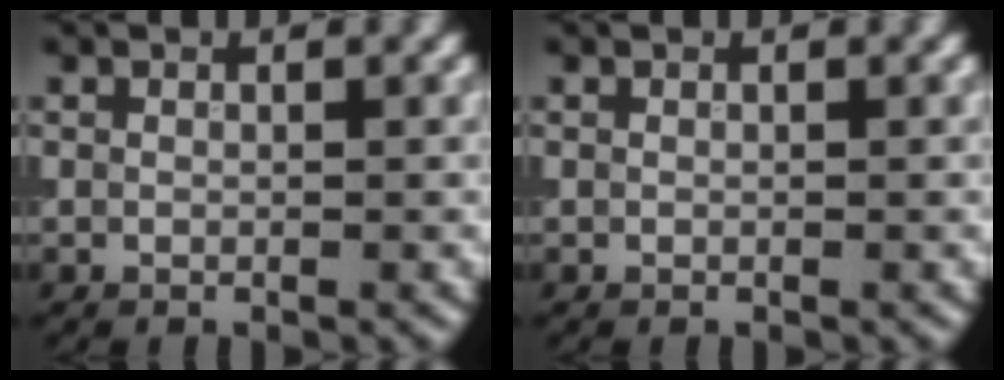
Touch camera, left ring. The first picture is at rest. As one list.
[{"total": 0.0}]